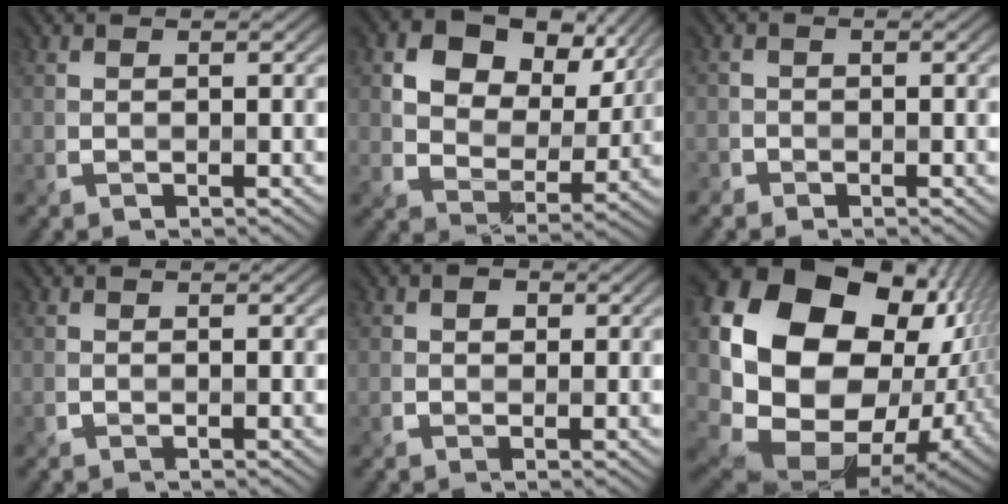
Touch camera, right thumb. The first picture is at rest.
{"total": 11.4, "force": [5.5, 7.7, 6.4], "torque": [-0.119, 0.006, 0.085]}
{"total": 1.8, "force": [-1.0, 1.3, -0.5], "torque": [0.023, 0.002, -0.030]}
{"total": 0.0}
{"total": 1.6, "force": [0.5, 1.4, 0.6], "torque": [-0.013, -0.001, 0.003]}
{"total": 21.9, "force": [3.3, 16.4, 14.2], "torque": [-0.299, -0.043, 0.101]}